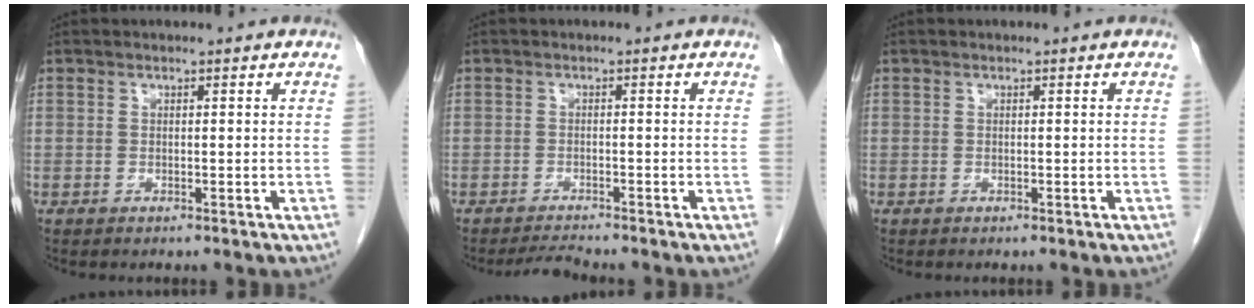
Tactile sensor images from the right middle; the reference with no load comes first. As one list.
[{"total": 2.0, "force": [-2.0, -0.5, 0.1], "torque": [-0.009, -0.014, -0.033]}, {"total": 0.0}]